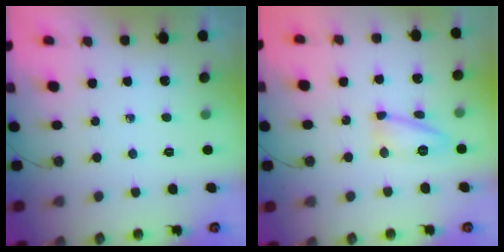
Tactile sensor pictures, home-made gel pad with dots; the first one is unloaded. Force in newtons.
{"total": 11.2, "press": 11.1, "slide": 0.9}